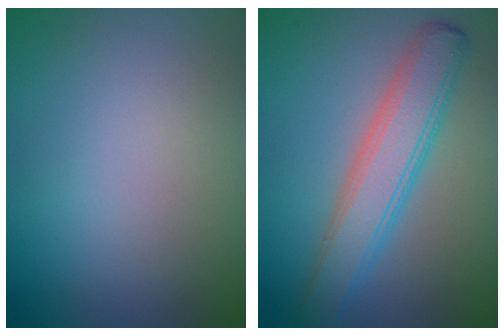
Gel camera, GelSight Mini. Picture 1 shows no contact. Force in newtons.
{"total": 4.7, "press": 4.7, "slide": 0.1}